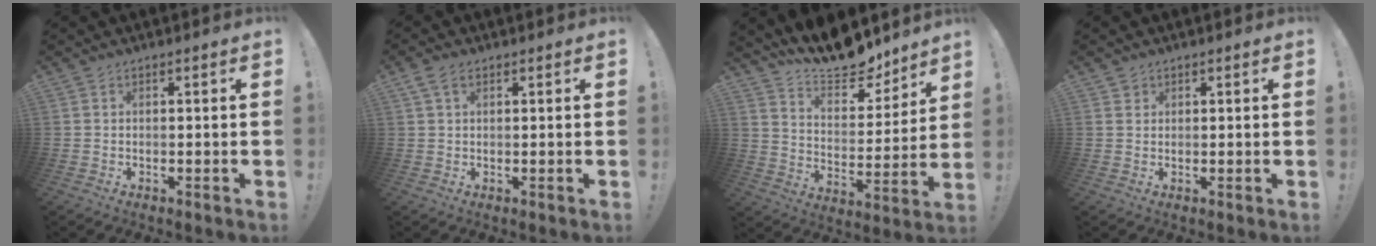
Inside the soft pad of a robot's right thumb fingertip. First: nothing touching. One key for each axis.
{"total": 3.6, "fx": 1.6, "fy": 2.2, "fz": 2.4, "tx": -0.044, "ty": 0.002, "tz": 0.030}
{"total": 13.8, "fx": 12.6, "fy": 3.5, "fz": 4.4, "tx": -0.078, "ty": -0.111, "tz": 0.222}
{"total": 1.1, "fx": 0.8, "fy": 0.7, "fz": 0.2, "tx": 0.008, "ty": -0.006, "tz": 0.013}